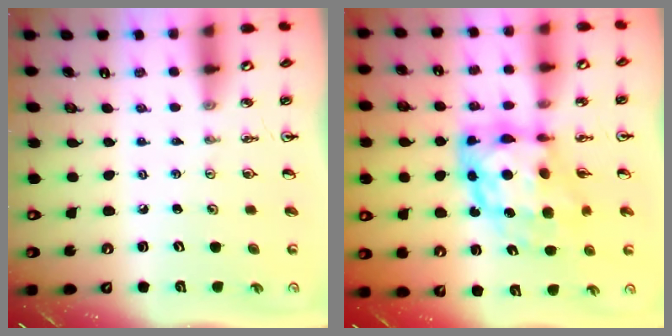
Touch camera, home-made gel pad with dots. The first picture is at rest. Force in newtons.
{"total": 11.5, "press": 11.5, "slide": 1.2}